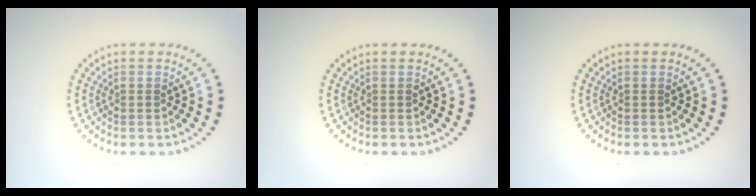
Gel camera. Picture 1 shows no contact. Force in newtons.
{"total": 0.0}
{"total": 0.0}